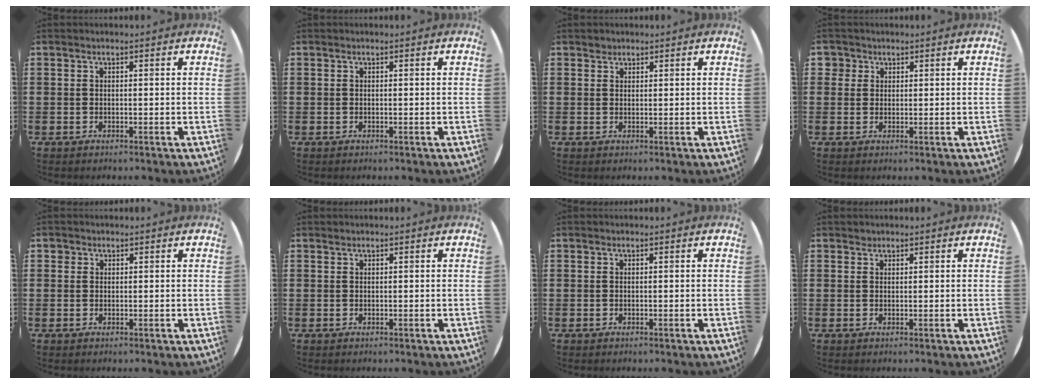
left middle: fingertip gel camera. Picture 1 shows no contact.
{"total": 0.0}
{"total": 1.0, "force": [0.9, 0.4, -0.1], "torque": [0.001, 0.002, 0.017]}
{"total": 1.8, "force": [1.2, 1.4, 0.2], "torque": [0.001, 0.003, 0.021]}
{"total": 0.7, "force": [0.5, 0.5, 0.0], "torque": [0.000, 0.004, 0.010]}
{"total": 0.0}
{"total": 0.0}
{"total": 0.6, "force": [0.5, 0.2, -0.1], "torque": [0.003, 0.004, 0.009]}